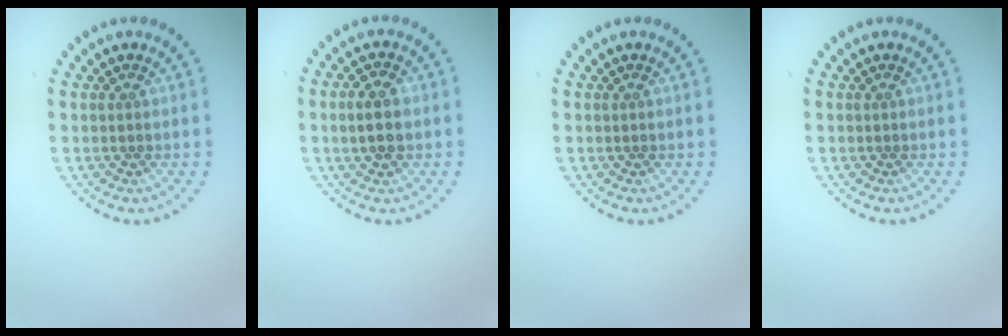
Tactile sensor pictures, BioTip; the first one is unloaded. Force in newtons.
{"total": 2.9, "press": 2.9, "slide": 0.1}
{"total": 0.0}
{"total": 0.0}